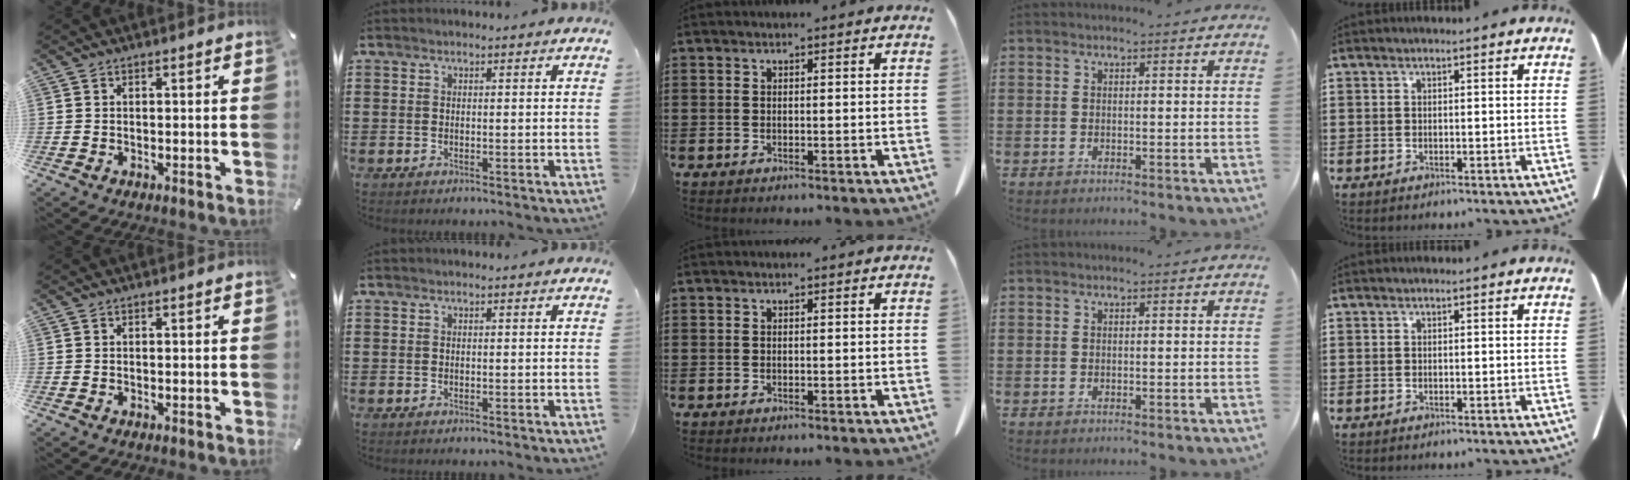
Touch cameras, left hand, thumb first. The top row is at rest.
{}